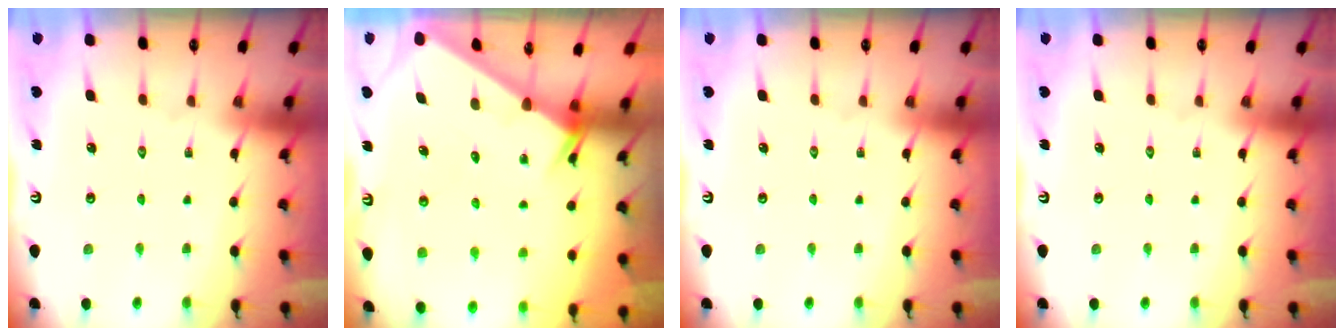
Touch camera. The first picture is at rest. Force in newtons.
{"total": 2.7, "press": 2.7, "slide": 0.0}
{"total": 0.0}
{"total": 0.0}